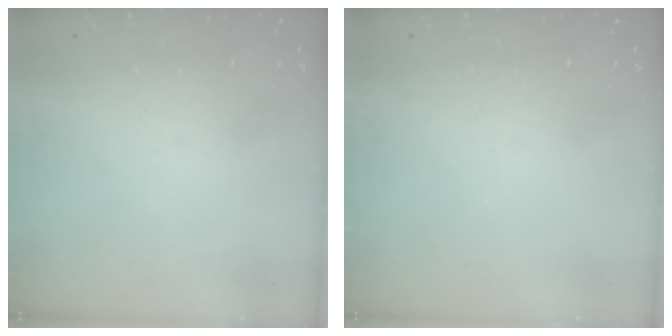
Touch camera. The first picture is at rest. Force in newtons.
{"total": 0.0}